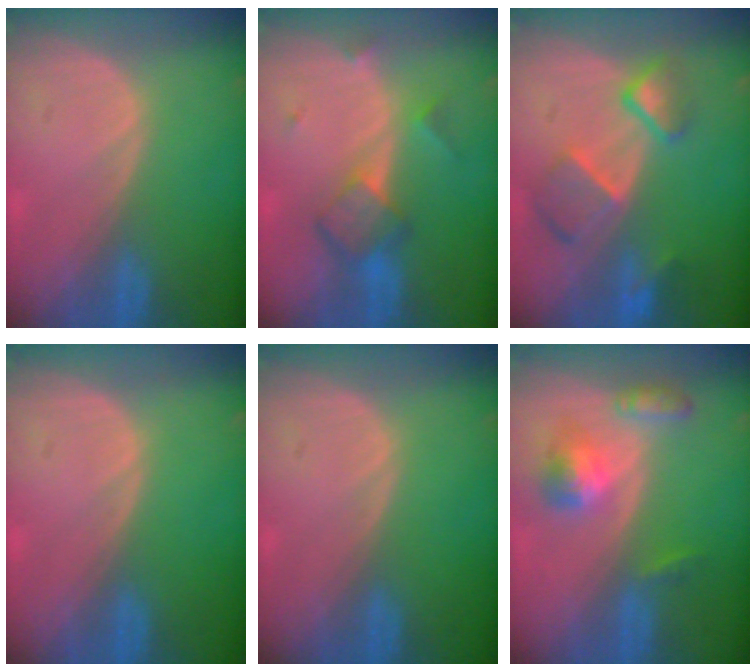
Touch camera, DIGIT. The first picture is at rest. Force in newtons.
{"total": 6.0, "press": 5.3, "slide": 2.8}
{"total": 7.7, "press": 6.7, "slide": 3.9}
{"total": 0.0}
{"total": 0.0}
{"total": 5.6, "press": 5.1, "slide": 2.4}